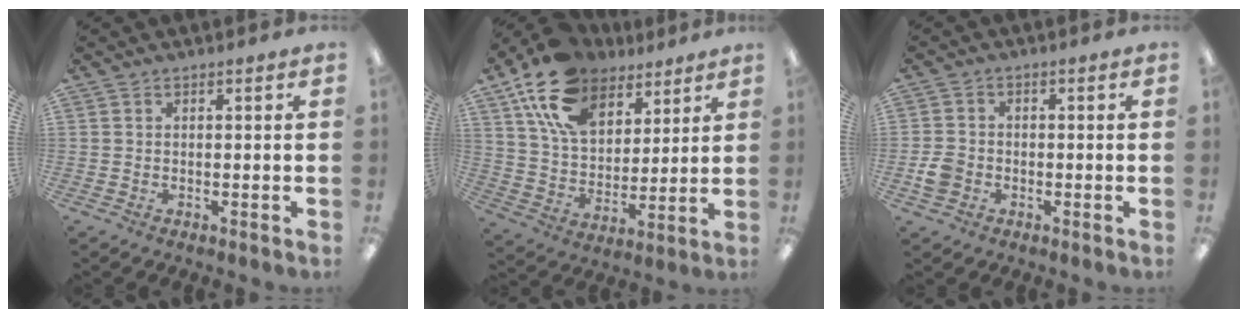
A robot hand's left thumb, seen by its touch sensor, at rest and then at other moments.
{"total": 18.3, "force": [11.9, 11.0, 8.6], "torque": [-0.171, -0.049, 0.222]}
{"total": 4.4, "force": [-1.4, 3.7, 2.0], "torque": [-0.037, 0.008, -0.025]}